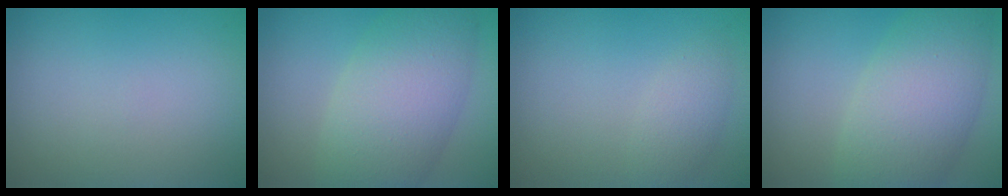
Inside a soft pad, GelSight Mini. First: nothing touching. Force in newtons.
{"total": 8.1, "press": 8.1, "slide": 0.3}
{"total": 1.8, "press": 1.8, "slide": 0.1}
{"total": 7.4, "press": 7.4, "slide": 0.4}